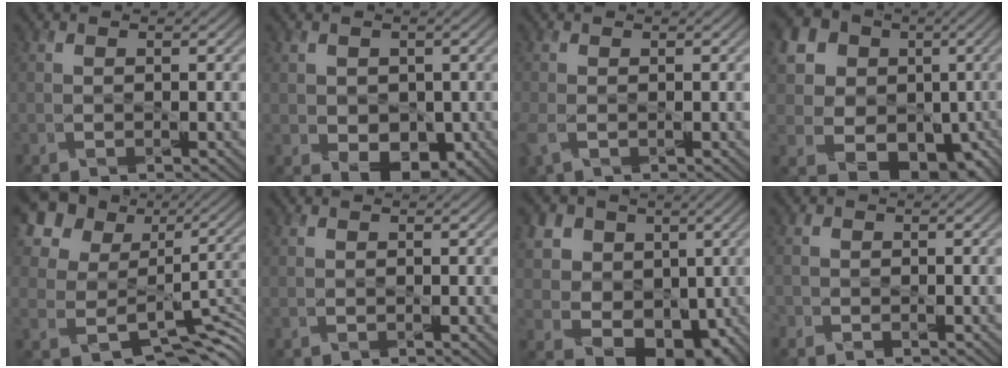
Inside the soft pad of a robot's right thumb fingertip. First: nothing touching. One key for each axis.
{"total": 4.6, "fx": -0.4, "fy": 3.7, "fz": 2.7, "tx": -0.060, "ty": -0.021, "tz": 0.002}
{"total": 2.6, "fx": -0.9, "fy": 1.6, "fz": 1.8, "tx": -0.063, "ty": -0.012, "tz": -0.021}
{"total": 18.1, "fx": 2.2, "fy": 15.7, "fz": 8.6, "tx": -0.218, "ty": -0.006, "tz": 0.052}
{"total": 13.4, "fx": 4.5, "fy": 10.4, "fz": 7.2, "tx": -0.192, "ty": 0.004, "tz": 0.092}
{"total": 0.0}
{"total": 12.7, "fx": 2.2, "fy": 10.7, "fz": 6.5, "tx": -0.140, "ty": 0.002, "tz": 0.029}
{"total": 1.7, "fx": -1.2, "fy": 1.3, "fz": 0.1, "tx": 0.003, "ty": -0.005, "tz": -0.029}